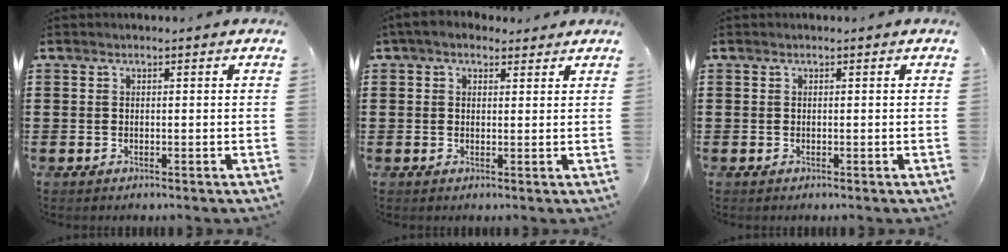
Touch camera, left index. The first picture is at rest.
{"total": 2.9, "force": [2.0, 1.6, 1.3], "torque": [-0.032, 0.003, 0.037]}
{"total": 0.0}